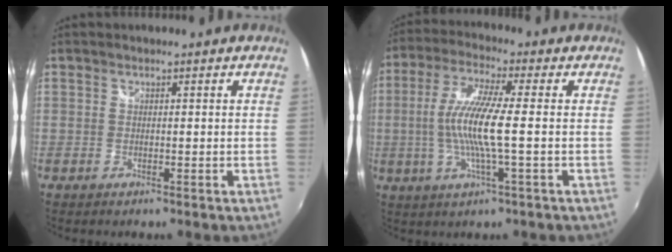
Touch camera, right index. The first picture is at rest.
{"total": 11.0, "force": [-0.9, 0.5, 10.9], "torque": [-0.218, -0.001, -0.020]}